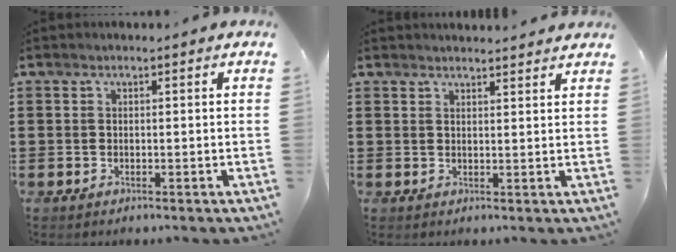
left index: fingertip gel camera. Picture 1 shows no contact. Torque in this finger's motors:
{"motor_torque": [0.26, 0.40, 0.10, 0.02]}